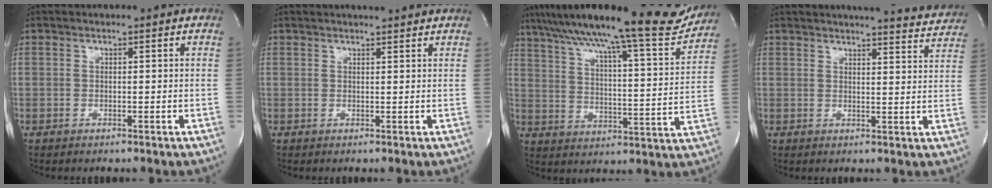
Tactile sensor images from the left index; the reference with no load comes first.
{"total": 3.0, "force": [2.8, 0.2, 1.1], "torque": [-0.019, 0.010, 0.036]}
{"total": 23.4, "force": [20.1, 1.6, 11.7], "torque": [-0.188, -0.020, 0.278]}
{"total": 12.2, "force": [11.8, 1.2, 3.0], "torque": [-0.029, -0.030, 0.121]}